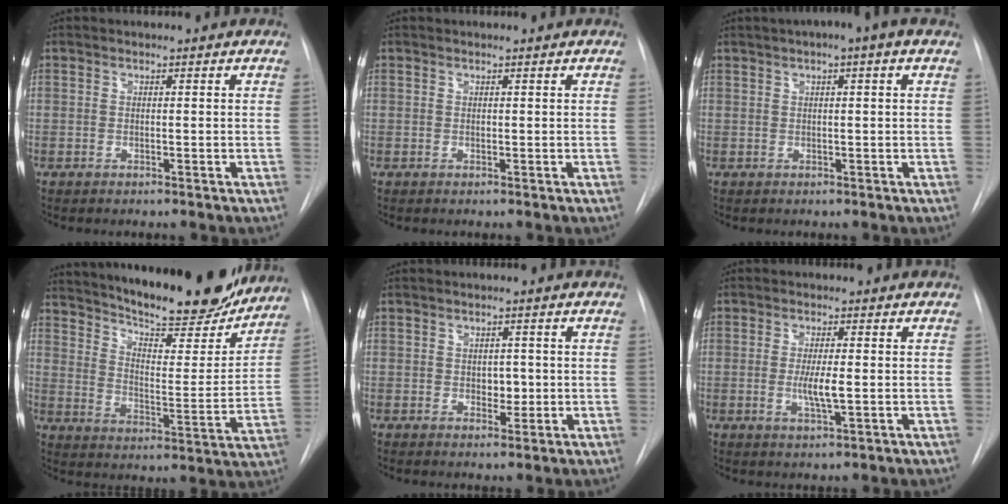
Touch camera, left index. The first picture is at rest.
{"total": 0.0}
{"total": 4.8, "force": [2.5, 0.4, 4.1], "torque": [-0.065, 0.023, 0.034]}
{"total": 24.8, "force": [21.8, 4.4, 10.9], "torque": [-0.178, -0.040, 0.298]}
{"total": 2.3, "force": [-0.1, 1.6, 1.6], "torque": [-0.020, -0.002, 0.003]}
{"total": 3.9, "force": [-0.4, 0.5, 3.8], "torque": [-0.076, -0.008, -0.005]}